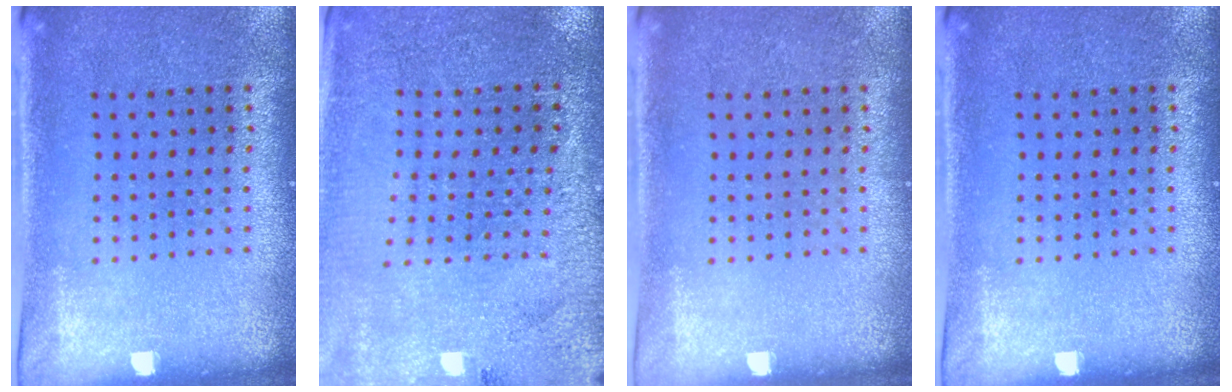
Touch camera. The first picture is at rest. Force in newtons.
{"total": 2.8, "press": 2.8, "slide": 0.1}
{"total": 0.0}
{"total": 0.0}